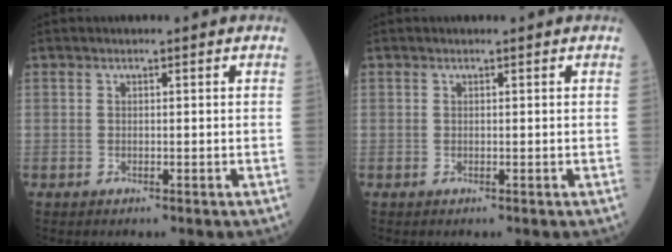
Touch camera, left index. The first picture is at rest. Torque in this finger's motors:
{"motor_torque": [-0.03, 0.03, 0.00, 0.00]}